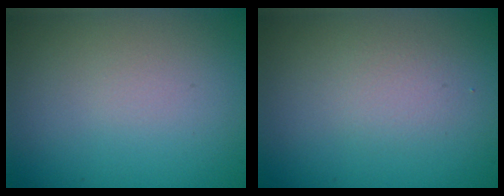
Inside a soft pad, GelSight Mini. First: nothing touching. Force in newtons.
{"total": 1.3, "press": 1.3, "slide": 0.1}